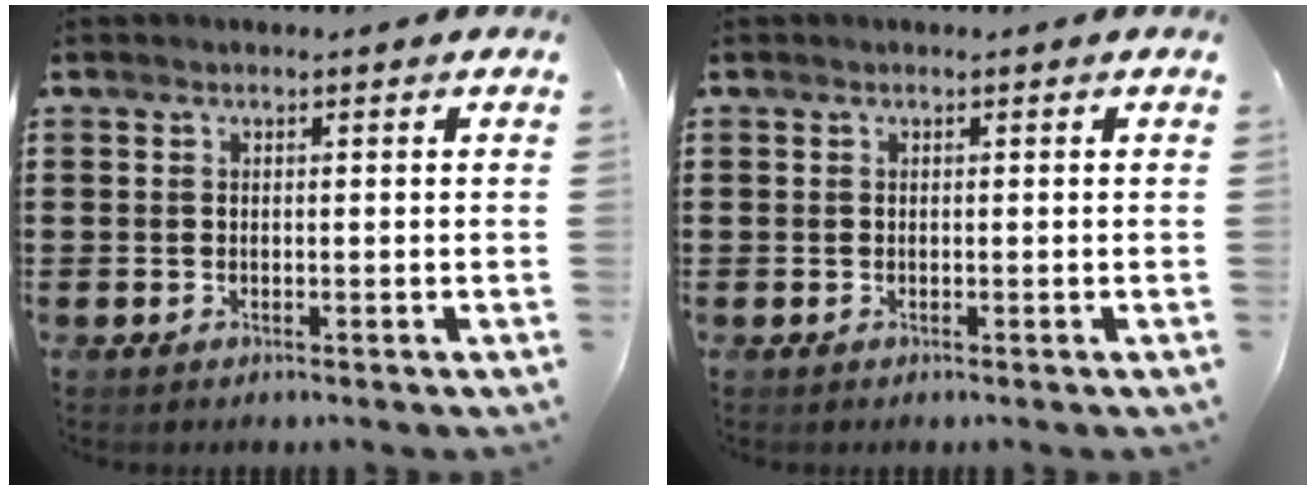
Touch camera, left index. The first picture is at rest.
{"total": 0.0}